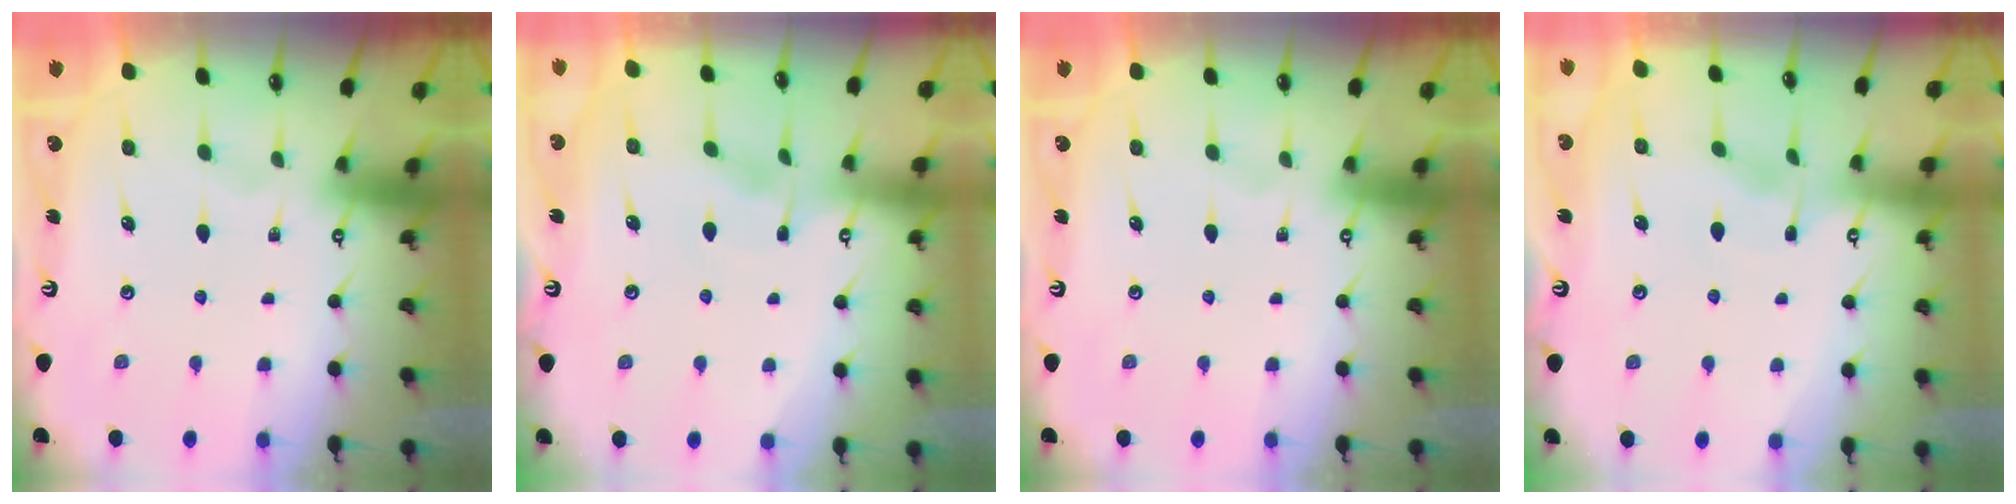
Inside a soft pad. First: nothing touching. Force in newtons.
{"total": 2.9, "press": 2.9, "slide": 0.5}
{"total": 0.0}
{"total": 2.9, "press": 2.9, "slide": 0.5}